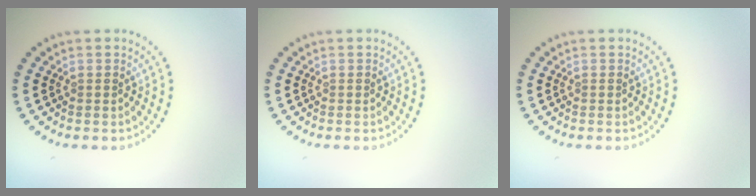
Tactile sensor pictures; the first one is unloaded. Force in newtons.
{"total": 0.0}
{"total": 0.0}